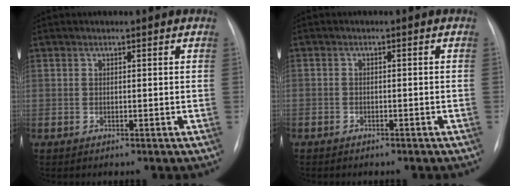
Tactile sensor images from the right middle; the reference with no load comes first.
{"total": 1.8, "force": [-1.4, 1.1, 0.5], "torque": [-0.009, 0.003, -0.015]}